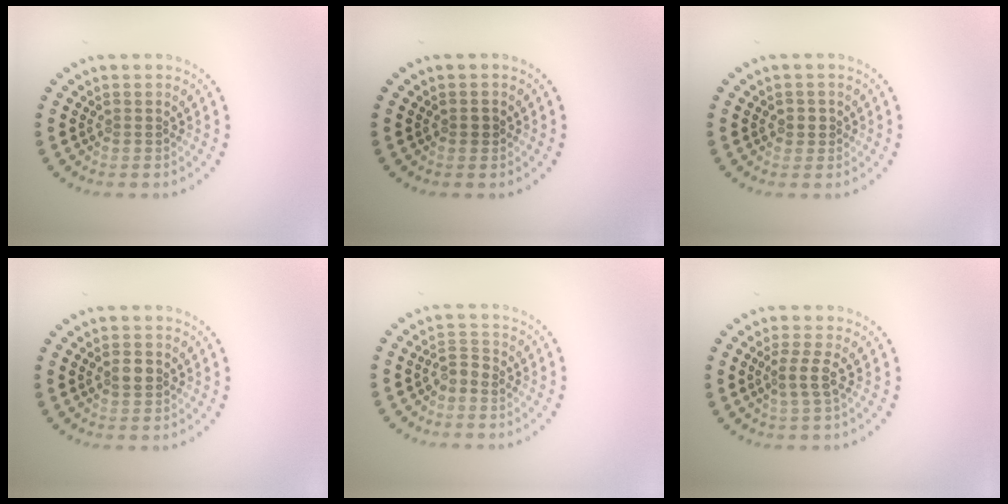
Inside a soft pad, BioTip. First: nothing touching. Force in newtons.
{"total": 0.7, "press": 0.7, "slide": 0.1}
{"total": 1.2, "press": 1.1, "slide": 0.5}
{"total": 1.5, "press": 1.4, "slide": 0.2}
{"total": 1.4, "press": 1.1, "slide": 0.8}
{"total": 2.0, "press": 1.5, "slide": 1.3}